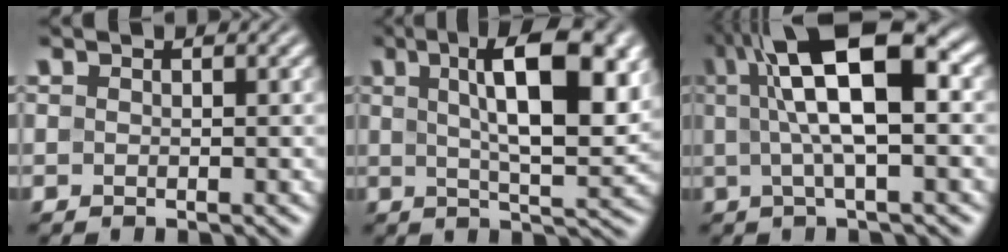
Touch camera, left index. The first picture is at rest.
{"total": 11.2, "force": [3.4, 3.5, 10.0], "torque": [-0.141, 0.002, 0.052]}
{"total": 10.9, "force": [2.4, 3.4, 10.1], "torque": [-0.163, 0.023, 0.034]}